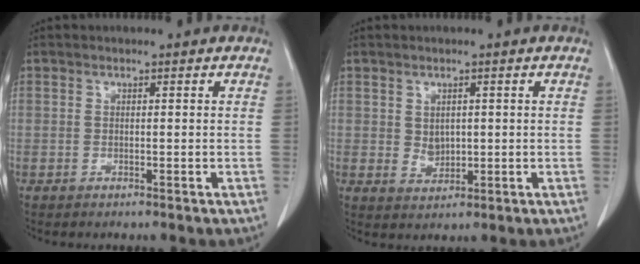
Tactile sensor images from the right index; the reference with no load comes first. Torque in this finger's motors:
{"motor_torque": [0.36, 0.28, 0.03, 0.01]}